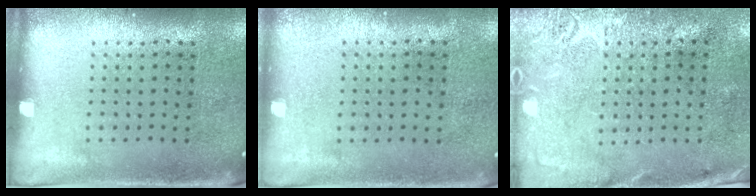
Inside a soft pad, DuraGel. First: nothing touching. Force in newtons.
{"total": 0.0}
{"total": 2.8, "press": 2.2, "slide": 1.7}